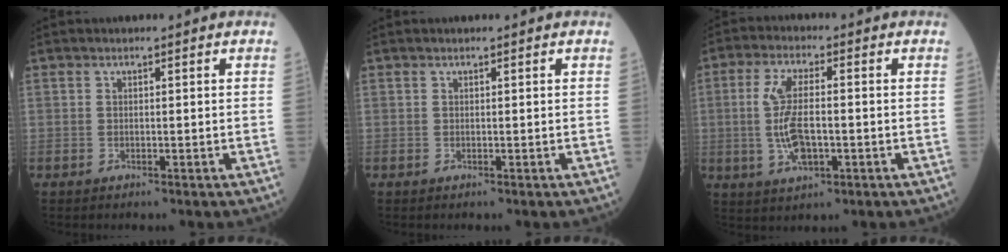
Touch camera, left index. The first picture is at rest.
{"total": 0.0}
{"total": 7.9, "force": [-1.1, 2.6, 7.3], "torque": [-0.160, -0.002, -0.019]}